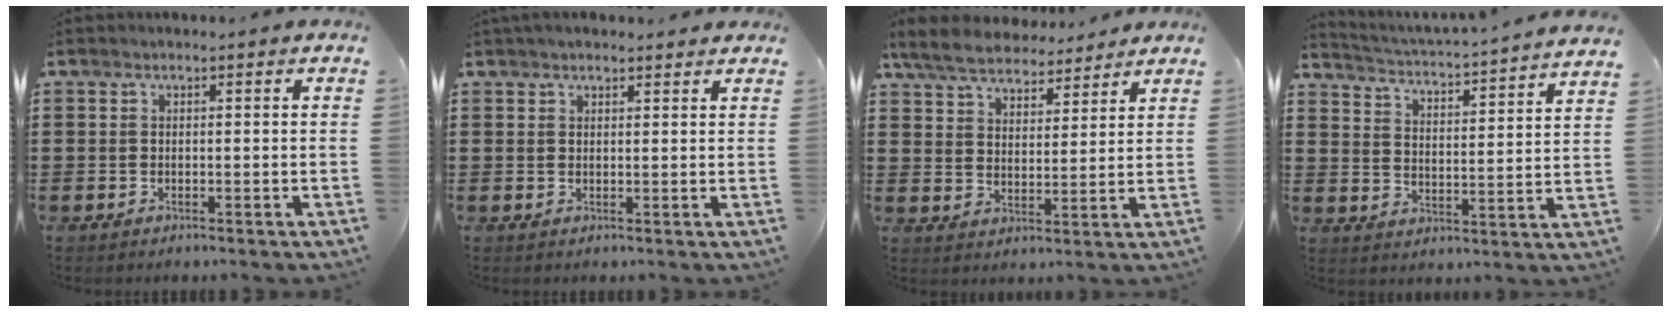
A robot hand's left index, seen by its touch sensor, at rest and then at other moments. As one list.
[{"total": 1.7, "force": [1.6, 0.4, 0.5], "torque": [-0.012, 0.004, 0.031]}, {"total": 6.3, "force": [5.8, 1.9, 1.8], "torque": [-0.061, -0.019, 0.104]}, {"total": 3.0, "force": [2.8, -0.8, 0.7], "torque": [-0.032, -0.035, 0.037]}]